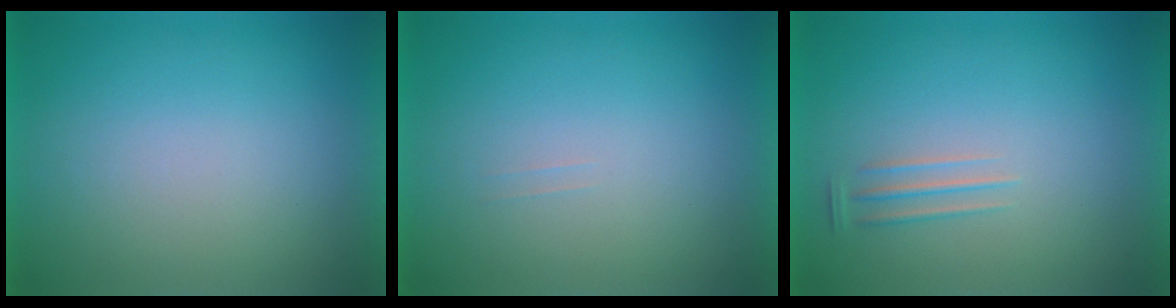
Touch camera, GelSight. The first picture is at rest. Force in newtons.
{"total": 1.1}
{"total": 1.3}